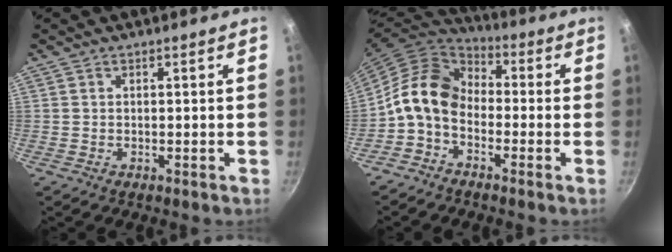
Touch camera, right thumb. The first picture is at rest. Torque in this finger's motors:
{"motor_torque": [1.43, 2.25, 0.68, -0.98, 0.12]}